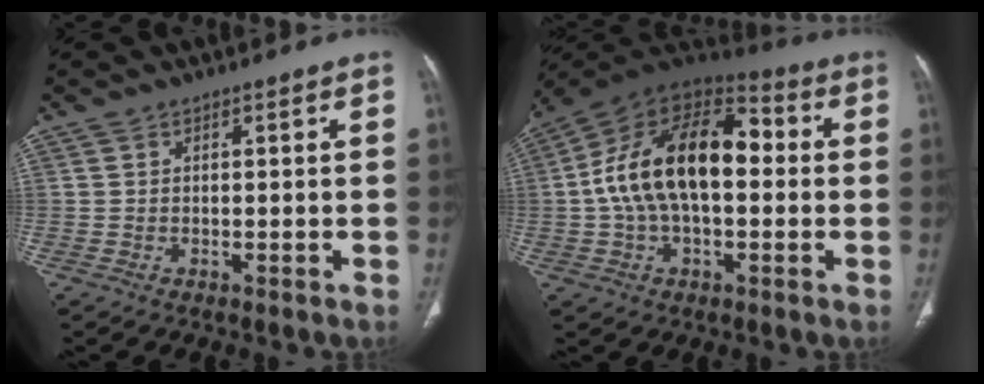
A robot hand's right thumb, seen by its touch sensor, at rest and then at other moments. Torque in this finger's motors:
{"motor_torque": [0.42, 1.59, 1.08, -0.42, 0.55]}